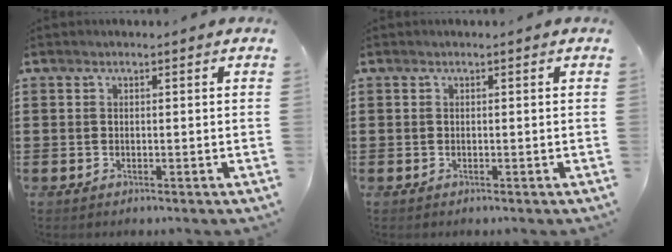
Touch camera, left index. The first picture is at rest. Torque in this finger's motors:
{"motor_torque": [0.02, 0.00, -0.02, 0.00]}